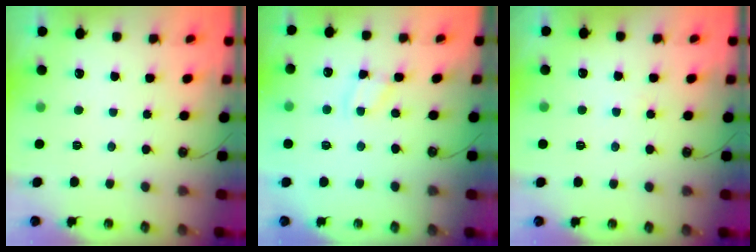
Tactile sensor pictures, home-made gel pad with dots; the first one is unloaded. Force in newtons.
{"total": 1.8, "press": 1.8, "slide": 0.3}
{"total": 1.2, "press": 1.1, "slide": 0.2}